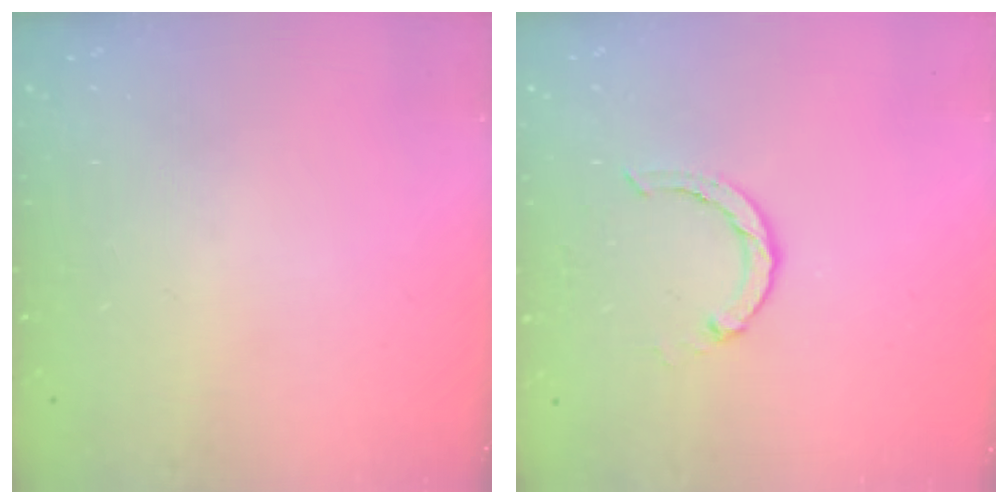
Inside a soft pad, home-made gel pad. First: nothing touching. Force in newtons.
{"total": 3.0, "press": 3.0, "slide": 0.4}